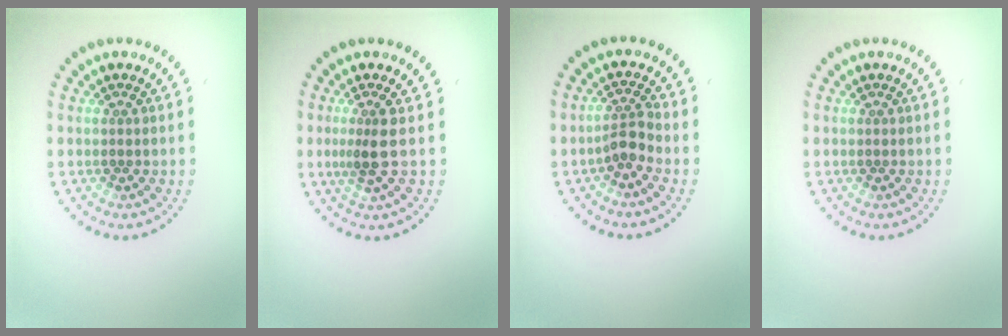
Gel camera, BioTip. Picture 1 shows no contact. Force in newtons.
{"total": 2.4, "press": 1.9, "slide": 1.5}
{"total": 2.2, "press": 1.7, "slide": 1.3}
{"total": 0.0}